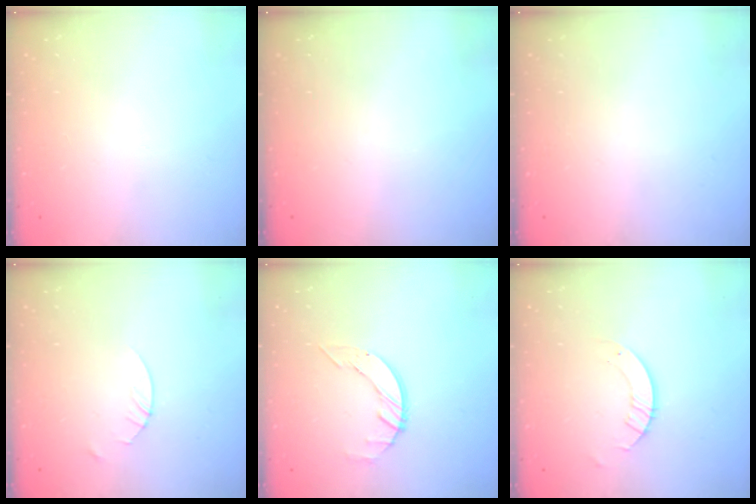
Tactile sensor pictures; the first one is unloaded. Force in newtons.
{"total": 0.0}
{"total": 0.0}
{"total": 1.4, "press": 1.4, "slide": 0.2}
{"total": 3.6, "press": 3.6, "slide": 0.4}
{"total": 3.2, "press": 3.2, "slide": 0.3}